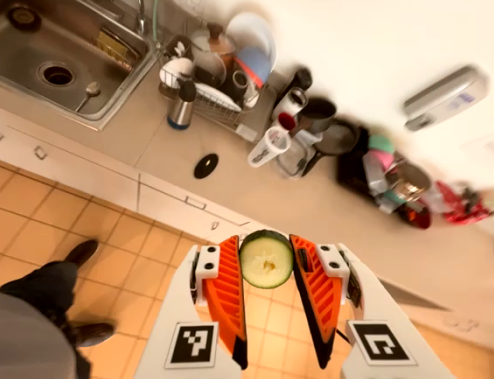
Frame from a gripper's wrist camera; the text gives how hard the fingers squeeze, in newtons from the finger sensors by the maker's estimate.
{"total": 7.8, "left": 7.8, "right": 7.8}